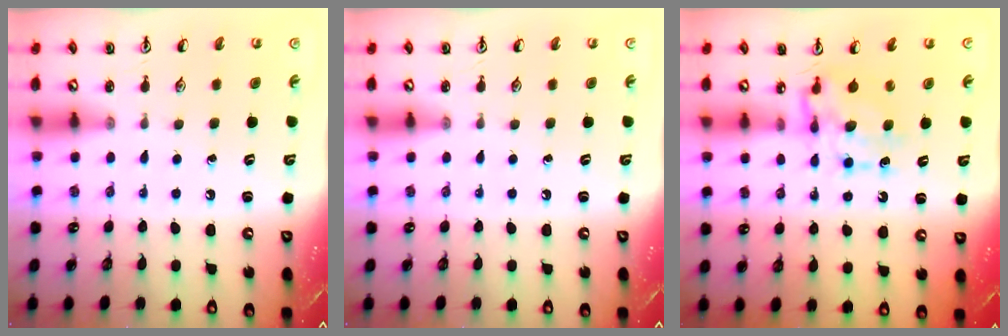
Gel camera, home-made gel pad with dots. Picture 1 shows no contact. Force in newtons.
{"total": 0.0}
{"total": 6.8, "press": 6.8, "slide": 0.5}